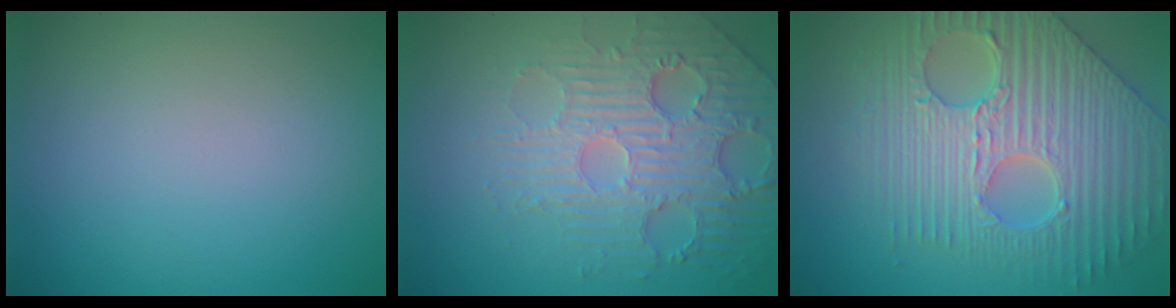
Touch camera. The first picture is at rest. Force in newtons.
{"total": 5.1, "press": 4.3, "slide": 2.7}
{"total": 8.2, "press": 6.7, "slide": 4.6}